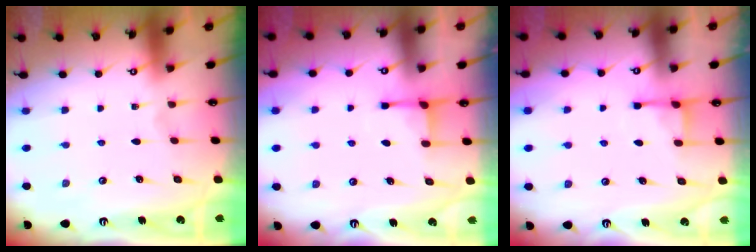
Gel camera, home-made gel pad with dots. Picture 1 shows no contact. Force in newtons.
{"total": 2.4, "press": 2.4, "slide": 0.3}
{"total": 4.0, "press": 3.9, "slide": 0.6}